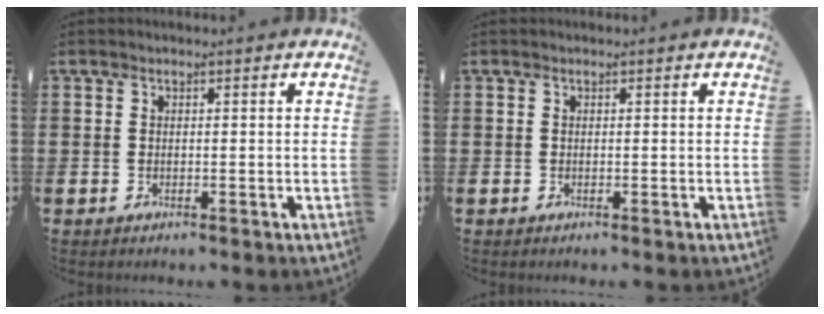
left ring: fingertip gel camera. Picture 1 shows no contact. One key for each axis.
{"total": 0.0}